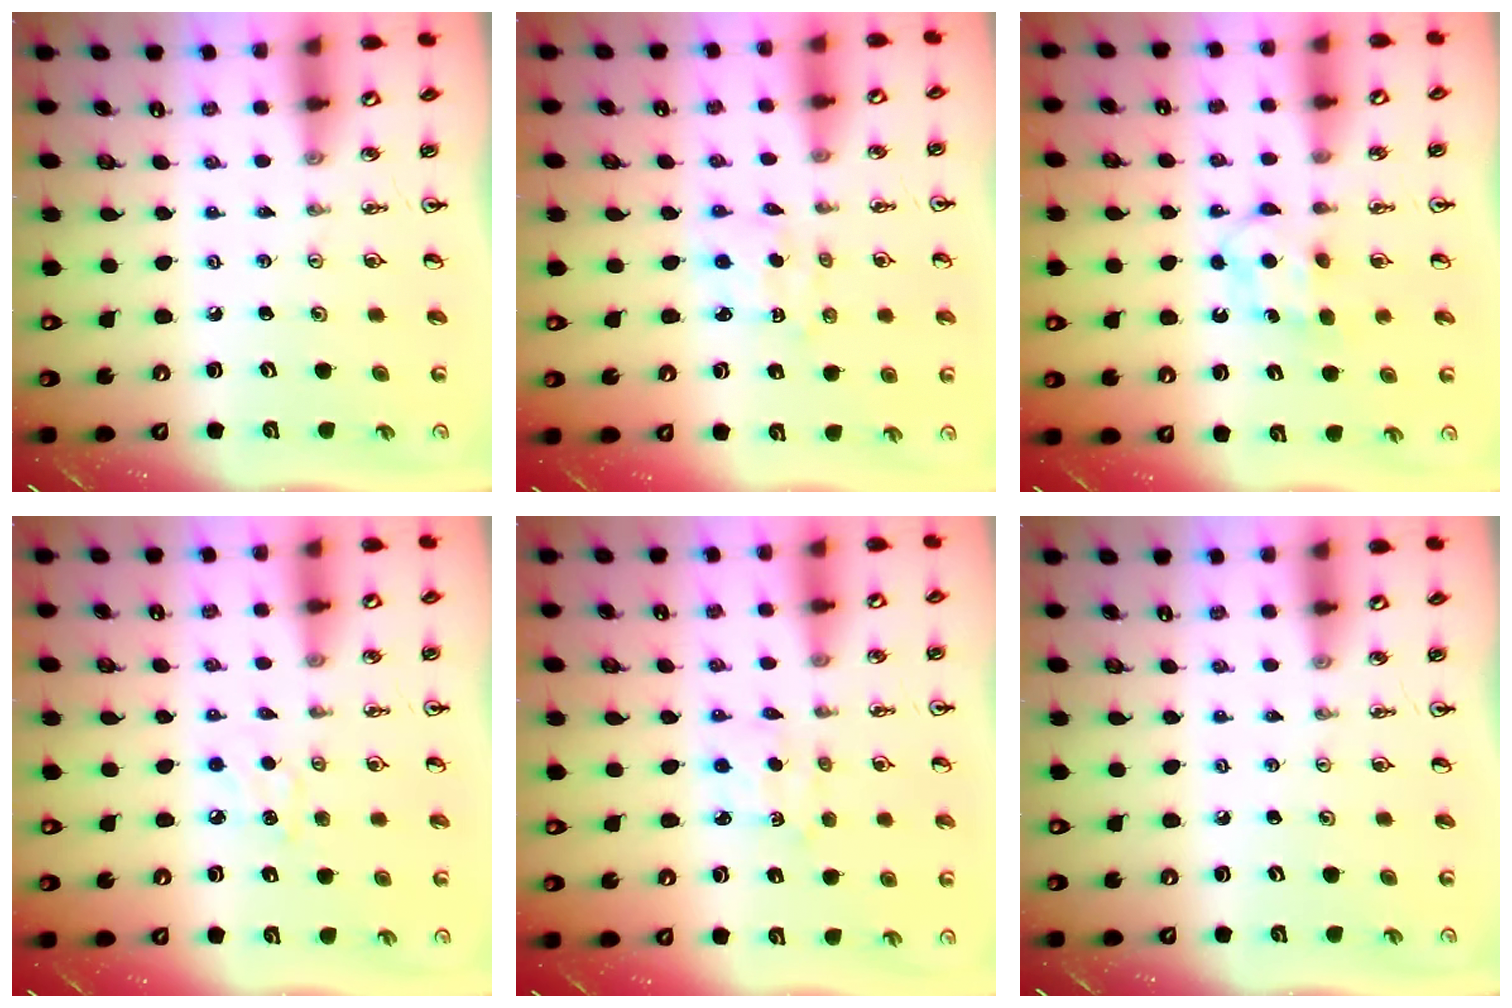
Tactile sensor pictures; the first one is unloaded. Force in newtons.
{"total": 2.0, "press": 1.9, "slide": 0.5}
{"total": 6.3, "press": 6.3, "slide": 0.6}
{"total": 5.9, "press": 5.8, "slide": 0.7}
{"total": 3.1, "press": 3.1, "slide": 0.2}
{"total": 0.0}